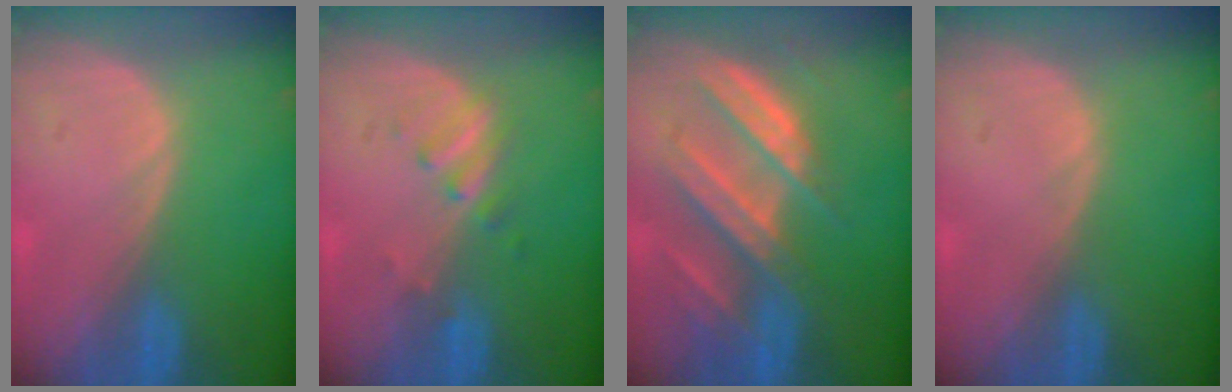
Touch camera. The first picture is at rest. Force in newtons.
{"total": 2.7, "press": 2.7, "slide": 0.5}
{"total": 8.8, "press": 8.0, "slide": 3.6}
{"total": 0.0}